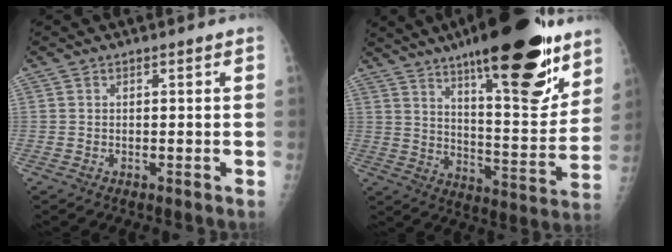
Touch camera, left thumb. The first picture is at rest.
{"total": 25.8, "force": [16.1, 7.4, 18.8], "torque": [-0.244, -0.071, 0.247]}